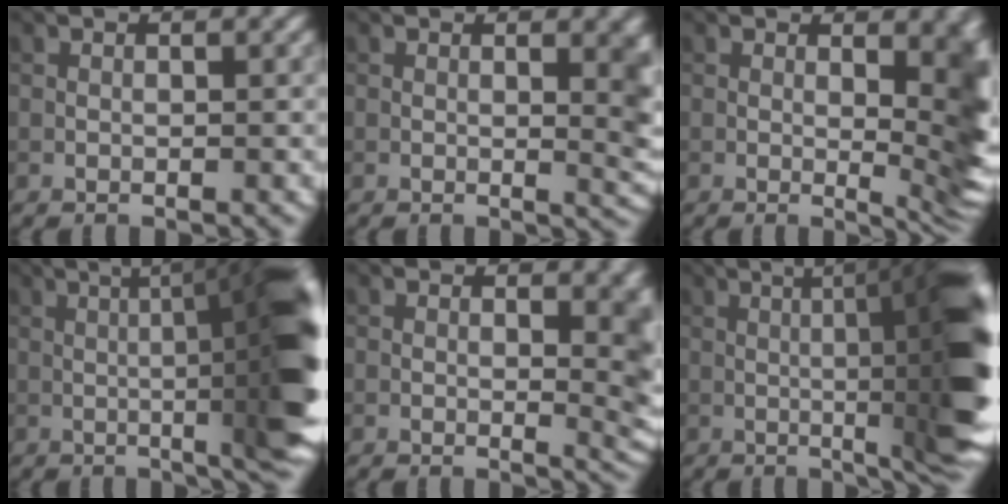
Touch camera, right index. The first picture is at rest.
{"total": 3.7, "force": [0.7, 1.1, 3.5], "torque": [-0.032, -0.001, 0.010]}
{"total": 8.0, "force": [1.1, 3.1, 7.3], "torque": [-0.070, -0.009, 0.018]}
{"total": 14.2, "force": [1.1, 3.8, 13.7], "torque": [-0.129, 0.024, 0.009]}
{"total": 4.7, "force": [0.5, 1.7, 4.4], "torque": [-0.036, -0.005, 0.009]}
{"total": 15.8, "force": [1.2, 4.2, 15.1], "torque": [-0.139, 0.025, 0.007]}